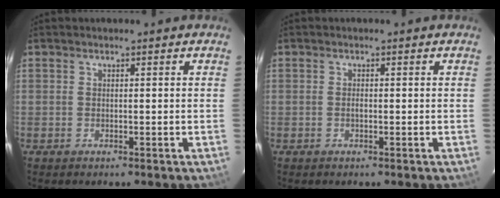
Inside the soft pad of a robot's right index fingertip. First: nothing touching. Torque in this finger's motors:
{"motor_torque": [0.25, -0.11, 0.11, 0.00]}